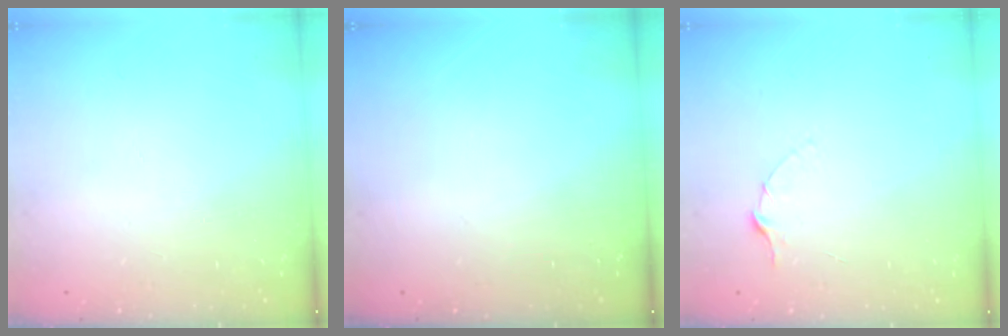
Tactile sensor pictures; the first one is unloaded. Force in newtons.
{"total": 0.0}
{"total": 5.2, "press": 5.2, "slide": 0.5}